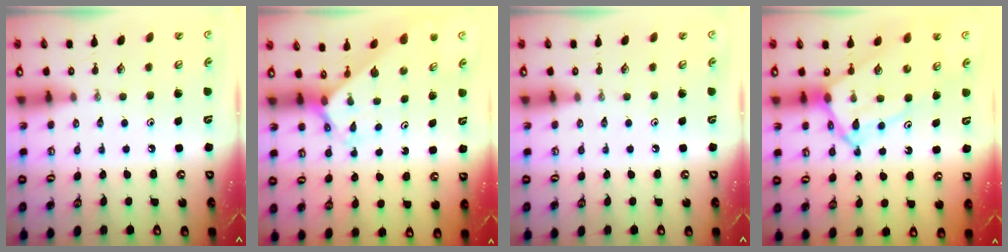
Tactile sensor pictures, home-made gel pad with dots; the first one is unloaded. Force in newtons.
{"total": 2.5, "press": 2.5, "slide": 0.3}
{"total": 0.0}
{"total": 11.9, "press": 11.8, "slide": 1.1}